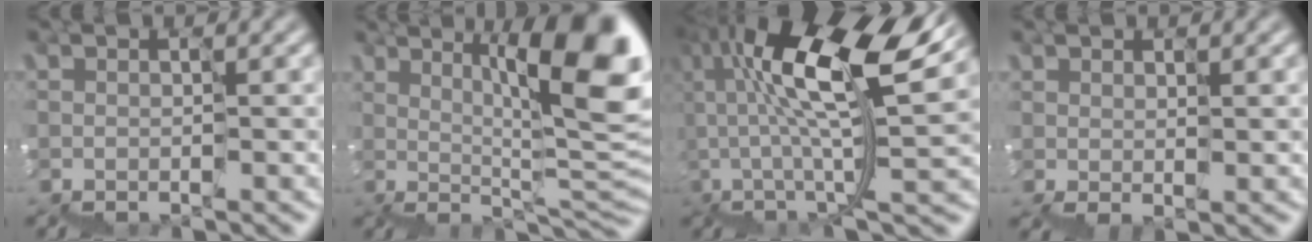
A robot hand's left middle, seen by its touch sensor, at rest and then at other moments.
{"total": 10.5, "force": [2.6, 2.9, 9.7], "torque": [-0.143, 0.003, 0.050]}
{"total": 10.6, "force": [2.4, 3.0, 9.9], "torque": [-0.195, 0.010, 0.053]}
{"total": 1.3, "force": [1.0, 0.7, 0.4], "torque": [-0.014, 0.011, 0.030]}